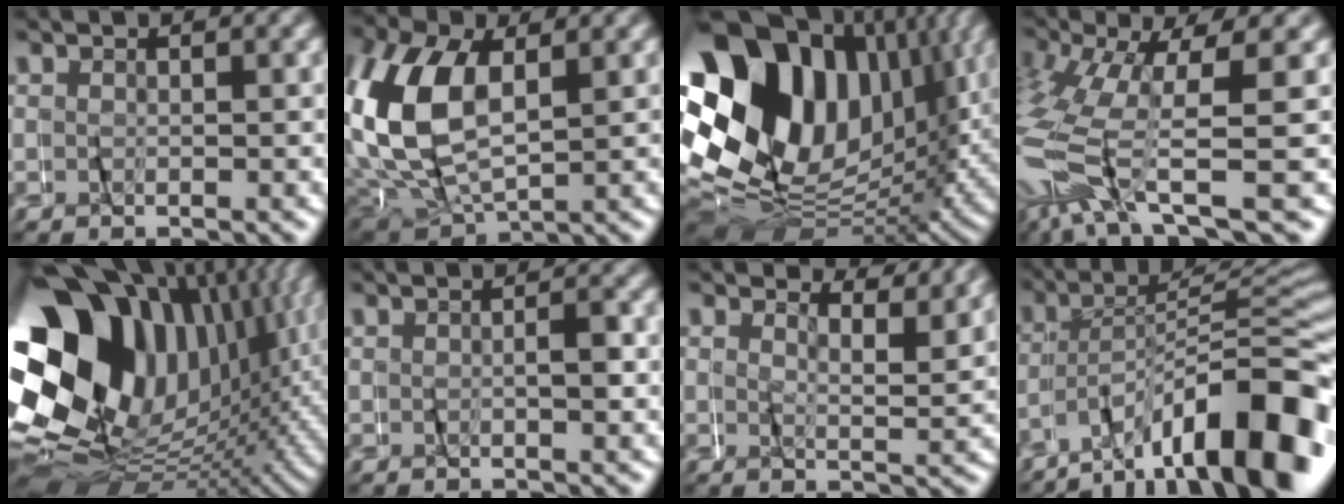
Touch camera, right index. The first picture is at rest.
{"total": 9.4, "force": [0.7, 6.5, 6.7], "torque": [-0.173, -0.020, 0.021]}
{"total": 29.6, "force": [1.4, 21.0, 20.9], "torque": [-0.328, -0.001, 0.013]}
{"total": 8.4, "force": [-3.2, 3.9, 6.7], "torque": [-0.172, -0.027, -0.039]}
{"total": 30.6, "force": [0.2, 21.3, 21.9], "torque": [-0.327, 0.004, -0.003]}
{"total": 1.5, "force": [-0.5, -0.2, 1.4], "torque": [-0.024, 0.002, -0.008]}
{"total": 3.0, "force": [2.8, -0.1, 0.8], "torque": [-0.020, 0.002, 0.041]}
{"total": 11.8, "force": [-6.8, 3.7, 8.8], "torque": [-0.112, 0.010, -0.109]}